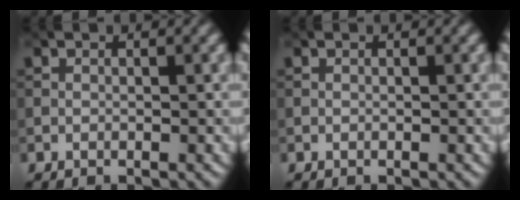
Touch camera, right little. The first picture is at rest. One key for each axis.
{"total": 0.0}